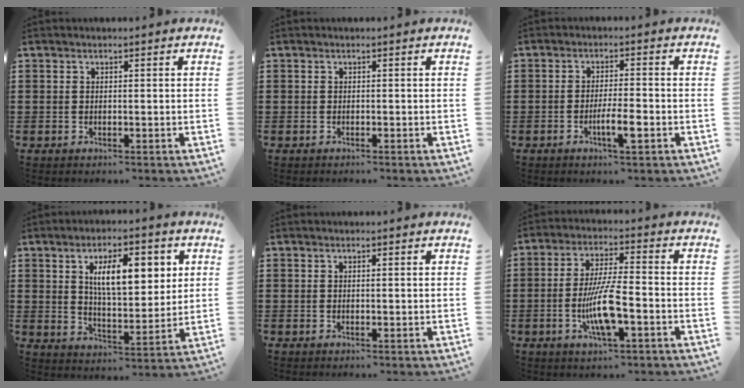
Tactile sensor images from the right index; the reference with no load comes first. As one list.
[{"total": 0.0}, {"total": 4.2, "force": [-1.8, 0.3, 3.8], "torque": [-0.072, -0.008, -0.034]}, {"total": 9.5, "force": [3.4, 3.7, 8.1], "torque": [-0.133, -0.003, 0.051]}, {"total": 0.5, "force": [0.3, 0.0, 0.5], "torque": [-0.010, 0.000, 0.005]}, {"total": 8.7, "force": [-2.4, 1.9, 8.1], "torque": [-0.167, -0.010, -0.049]}]